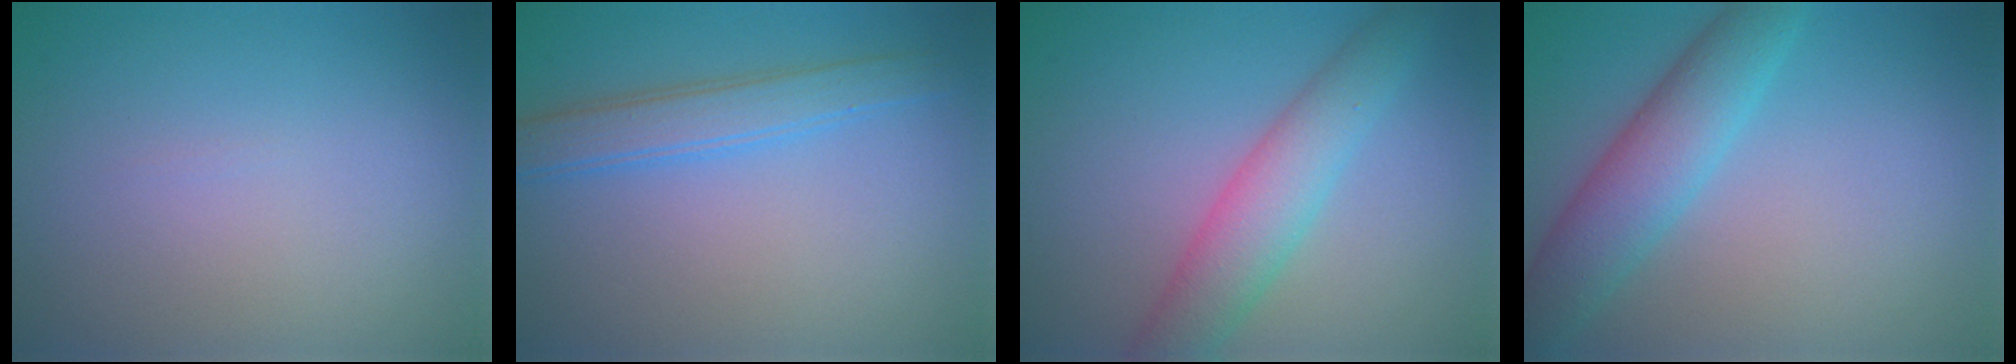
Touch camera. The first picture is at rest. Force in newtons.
{"total": 2.4, "press": 2.4, "slide": 0.2}
{"total": 5.0, "press": 5.0, "slide": 0.1}
{"total": 5.4, "press": 5.4, "slide": 0.1}